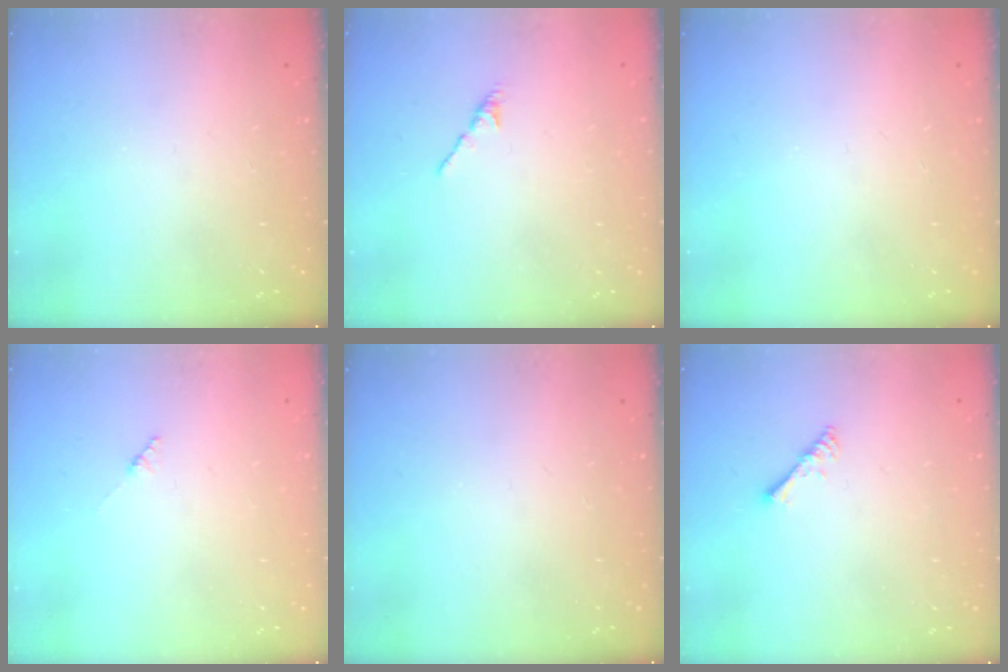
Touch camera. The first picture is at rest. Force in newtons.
{"total": 3.0, "press": 2.8, "slide": 0.8}
{"total": 0.0}
{"total": 1.9, "press": 1.9, "slide": 0.2}
{"total": 0.0}
{"total": 3.4, "press": 3.4, "slide": 0.6}